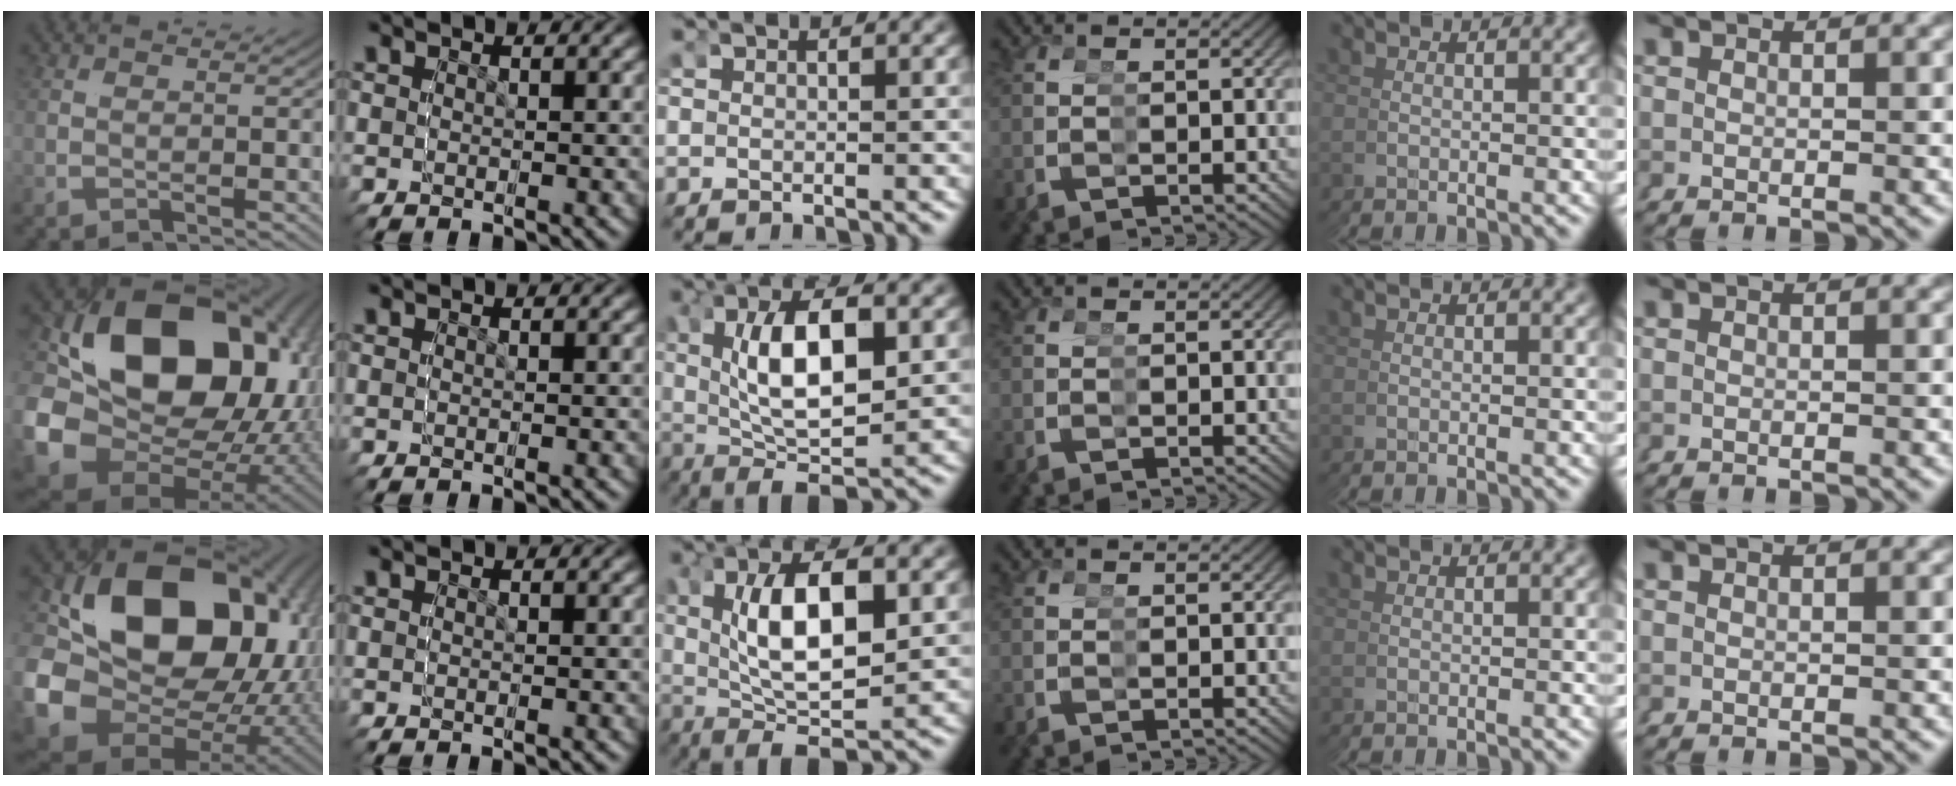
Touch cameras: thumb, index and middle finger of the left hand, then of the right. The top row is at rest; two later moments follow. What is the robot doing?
{"motion": "grasp_and_lifting", "object": "glue stick"}